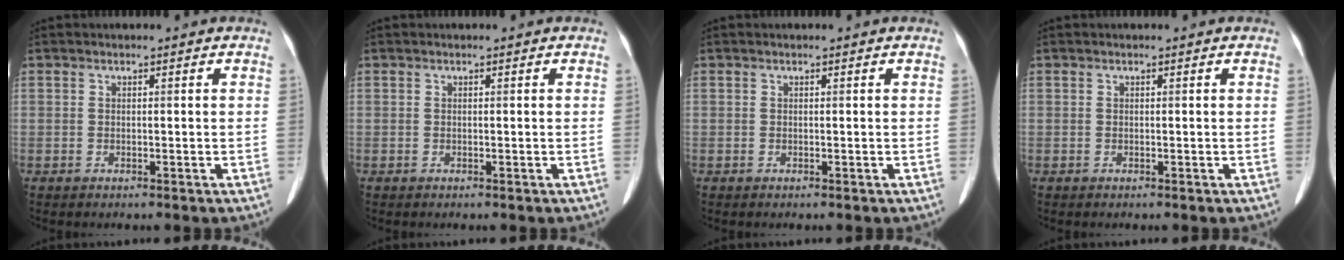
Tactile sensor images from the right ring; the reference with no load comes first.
{"total": 0.0}
{"total": 0.0}
{"total": 0.0}